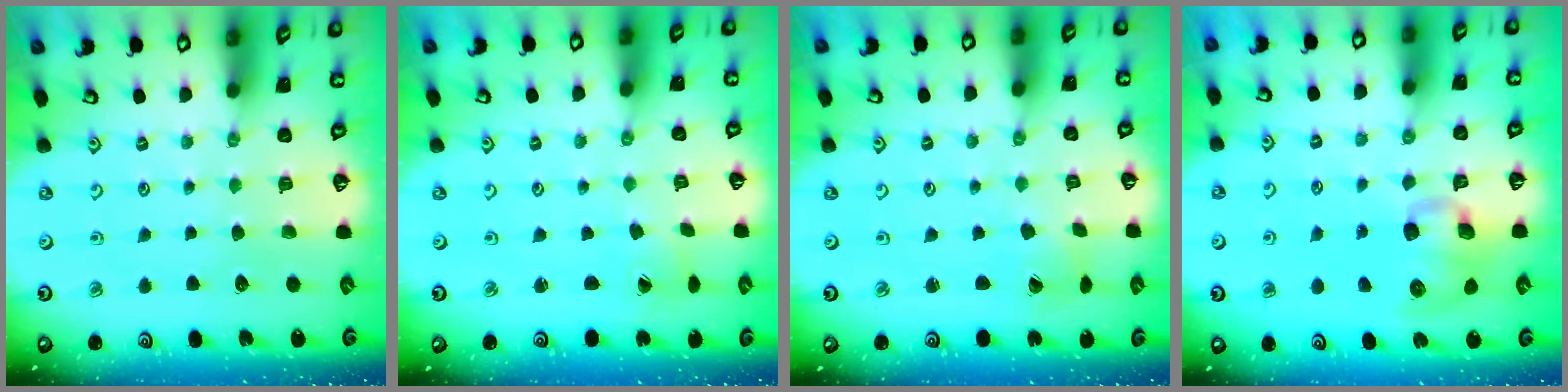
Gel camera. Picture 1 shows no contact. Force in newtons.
{"total": 0.8, "press": 0.8, "slide": 0.0}
{"total": 1.5, "press": 1.5, "slide": 0.2}
{"total": 10.6, "press": 10.5, "slide": 1.5}